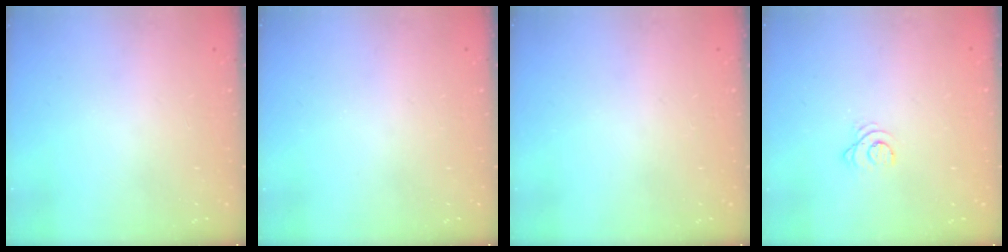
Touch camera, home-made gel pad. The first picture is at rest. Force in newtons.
{"total": 0.0}
{"total": 0.0}
{"total": 2.5, "press": 2.5, "slide": 0.3}